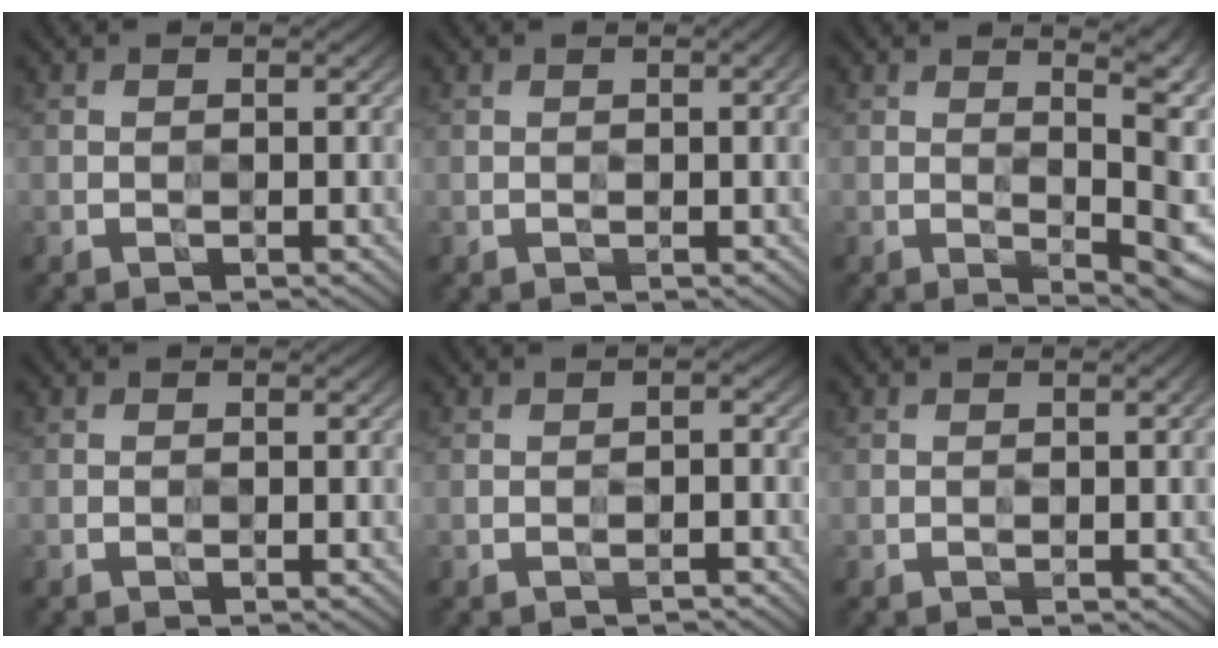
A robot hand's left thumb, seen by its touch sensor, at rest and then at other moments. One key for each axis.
{"total": 1.8, "fx": 0.3, "fy": 0.3, "fz": 1.8, "tx": -0.026, "ty": 0.002, "tz": 0.004}
{"total": 9.7, "fx": 2.2, "fy": 2.6, "fz": 9.0, "tx": -0.101, "ty": 0.015, "tz": 0.042}
{"total": 0.0}
{"total": 1.0, "fx": -0.6, "fy": 0.2, "fz": 0.8, "tx": -0.014, "ty": 0.004, "tz": -0.014}
{"total": 1.5, "fx": 0.3, "fy": 0.2, "fz": 1.5, "tx": -0.022, "ty": 0.002, "tz": 0.003}